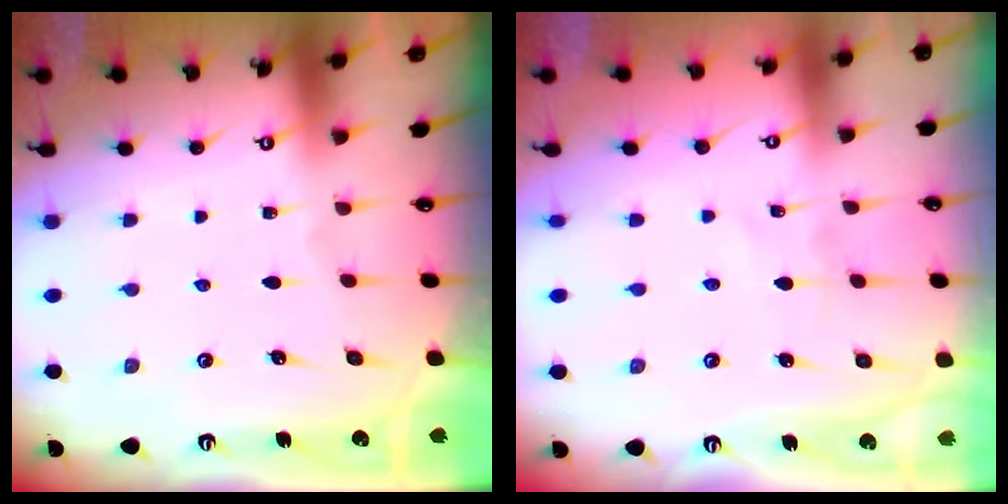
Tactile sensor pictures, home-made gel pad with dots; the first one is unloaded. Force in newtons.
{"total": 1.1, "press": 1.1, "slide": 0.0}